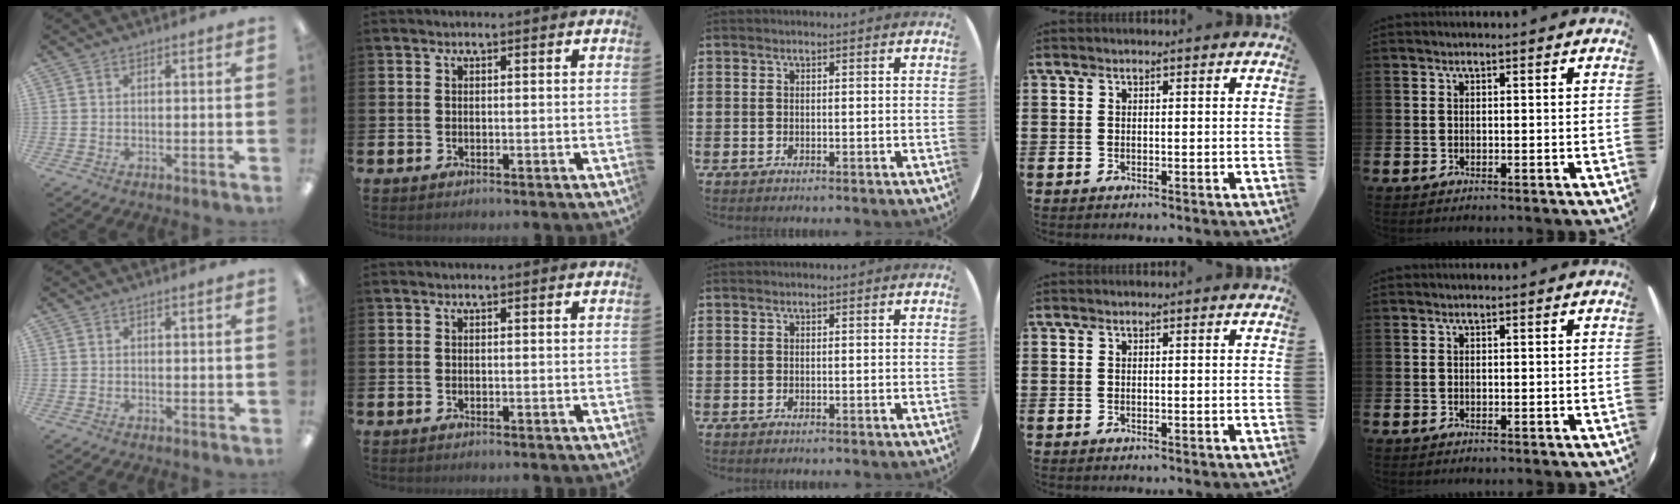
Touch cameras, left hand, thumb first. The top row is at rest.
{}